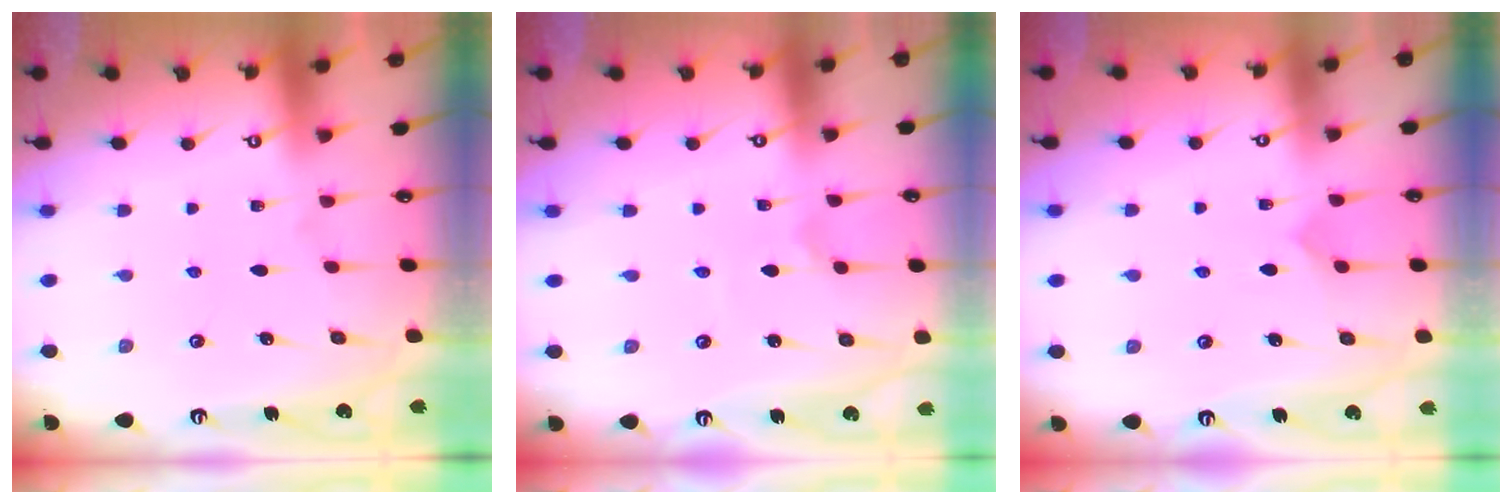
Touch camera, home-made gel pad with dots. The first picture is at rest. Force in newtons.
{"total": 0.8, "press": 0.7, "slide": 0.2}
{"total": 2.8, "press": 2.7, "slide": 0.2}